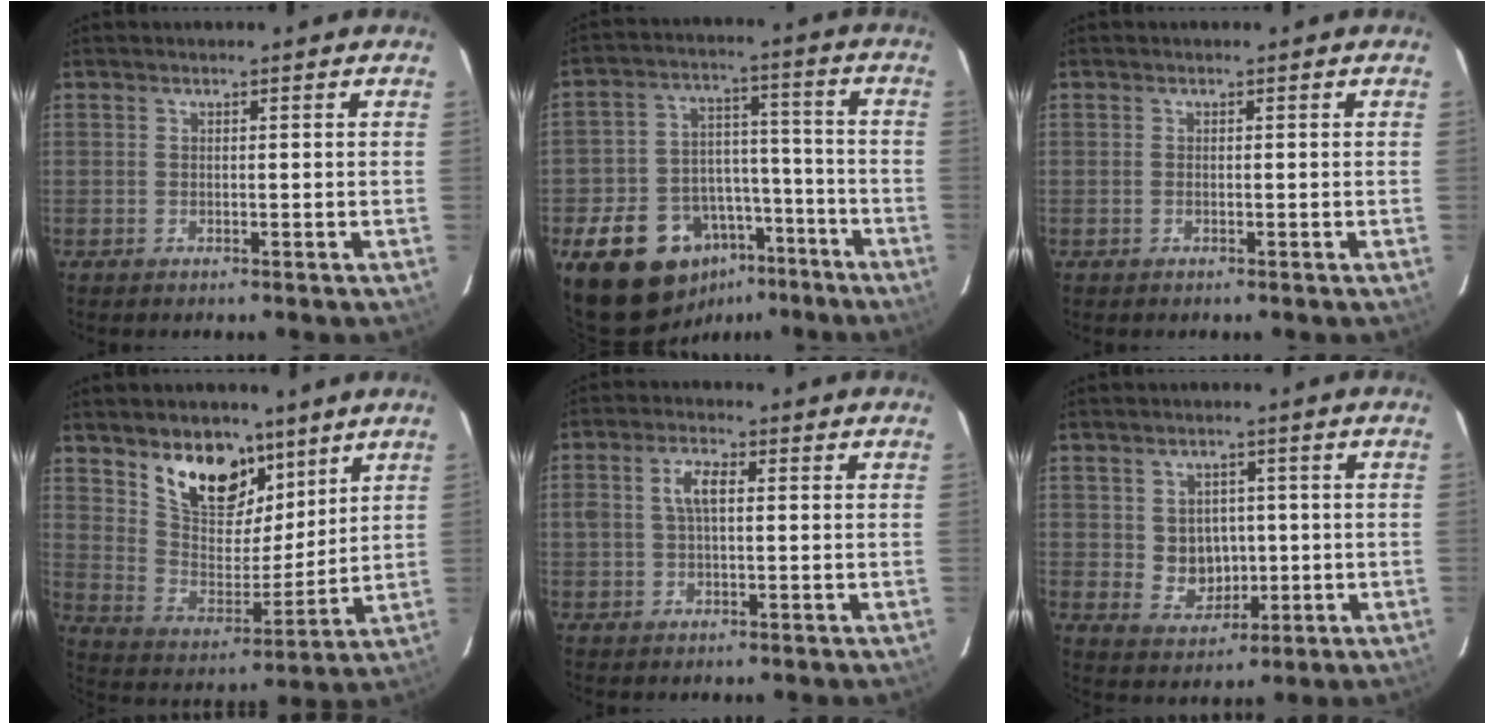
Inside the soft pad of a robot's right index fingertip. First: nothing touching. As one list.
[{"total": 16.8, "force": [-10.4, 11.4, 6.6], "torque": [-0.146, 0.046, -0.138]}, {"total": 0.0}, {"total": 15.3, "force": [9.7, 8.3, 8.6], "torque": [-0.155, -0.002, 0.179]}, {"total": 4.7, "force": [0.7, 2.2, 4.1], "torque": [-0.076, 0.011, 0.014]}, {"total": 6.5, "force": [0.1, 5.9, 2.9], "torque": [-0.059, 0.005, 0.018]}]